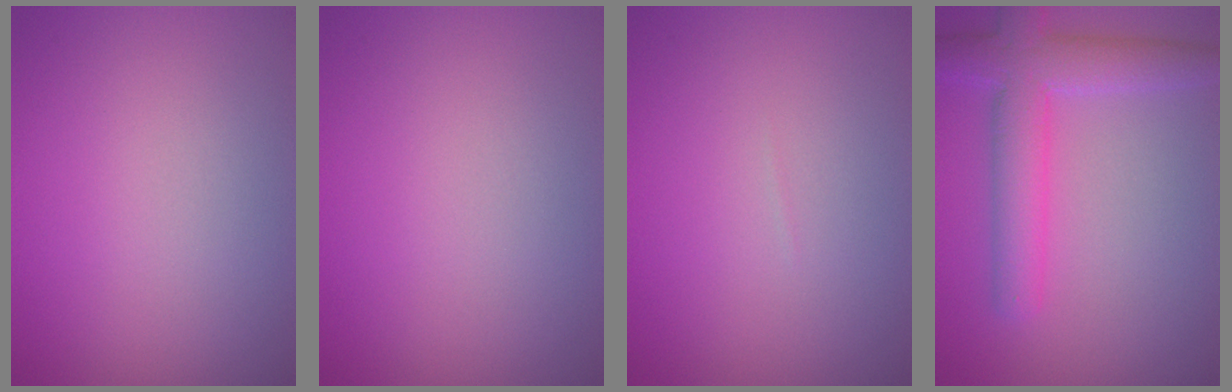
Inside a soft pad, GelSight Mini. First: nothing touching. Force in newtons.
{"total": 0.0}
{"total": 0.0}
{"total": 5.4, "press": 5.4, "slide": 0.2}